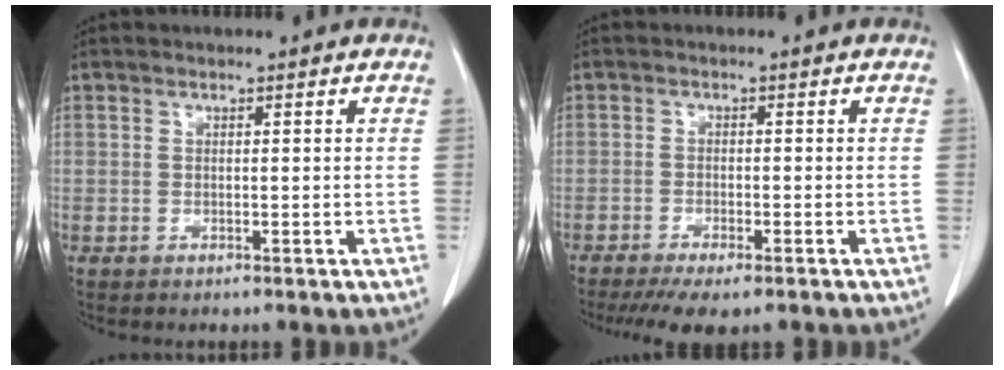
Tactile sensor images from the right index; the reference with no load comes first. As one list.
[{"total": 7.0, "force": [-5.5, 1.3, 4.1], "torque": [-0.061, -0.013, -0.084]}]